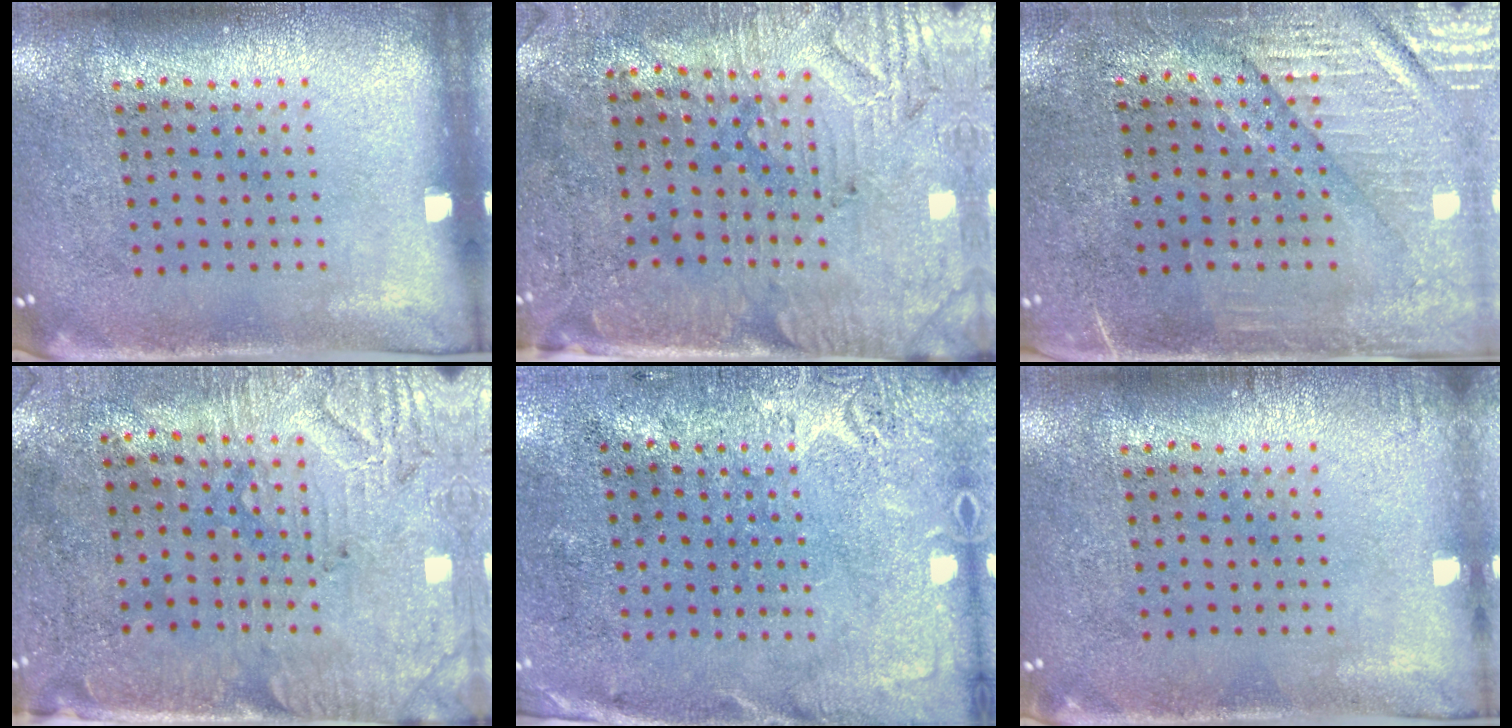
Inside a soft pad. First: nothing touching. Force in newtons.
{"total": 3.1, "press": 2.7, "slide": 1.4}
{"total": 3.4, "press": 3.0, "slide": 1.7}
{"total": 3.1, "press": 2.6, "slide": 1.6}
{"total": 2.6, "press": 2.1, "slide": 1.6}
{"total": 0.7, "press": 0.7, "slide": 0.1}